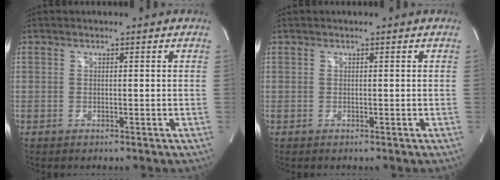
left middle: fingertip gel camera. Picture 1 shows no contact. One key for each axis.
{"total": 0.0}